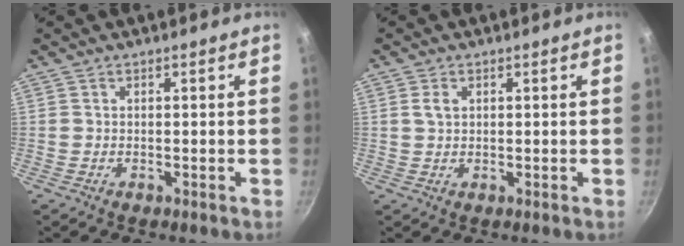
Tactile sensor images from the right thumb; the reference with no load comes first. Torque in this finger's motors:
{"motor_torque": [-0.43, 0.24, 0.20, -0.08, 0.00]}